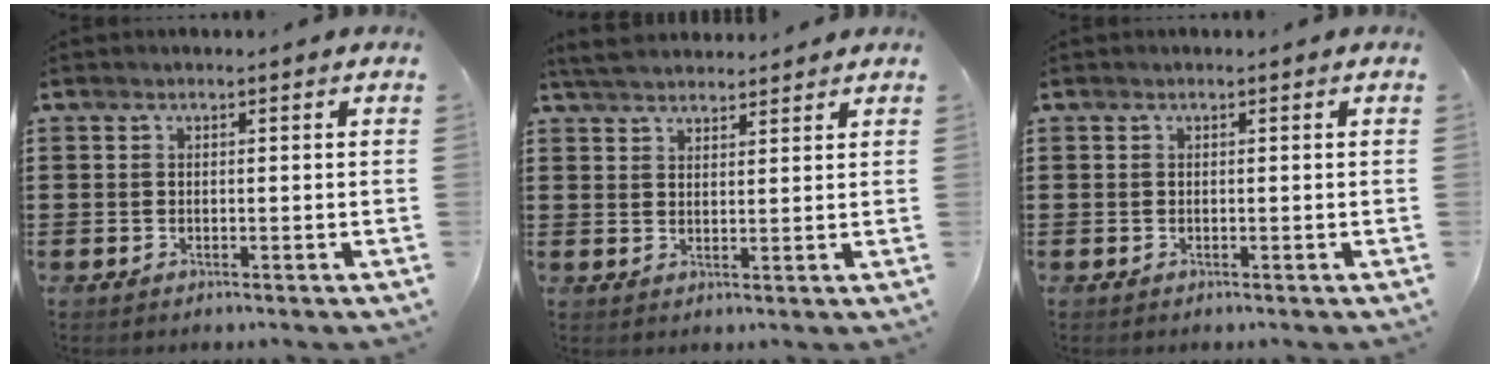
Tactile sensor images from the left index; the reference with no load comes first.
{"total": 3.9, "force": [3.6, 0.9, 1.0], "torque": [-0.030, -0.003, 0.069]}
{"total": 0.0}